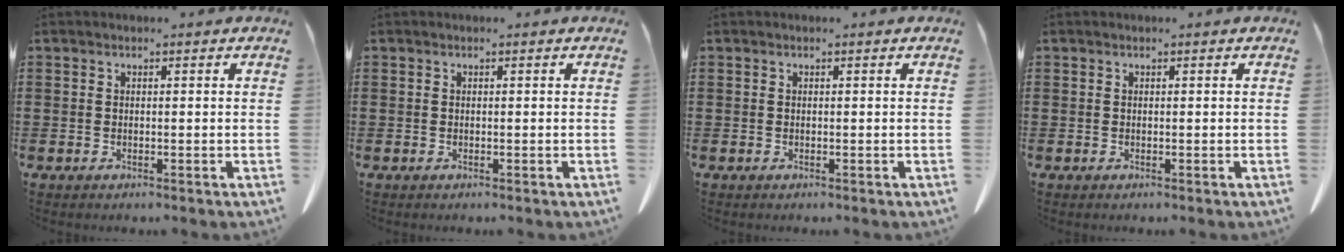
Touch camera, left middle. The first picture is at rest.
{"total": 0.0}
{"total": 0.0}
{"total": 0.0}